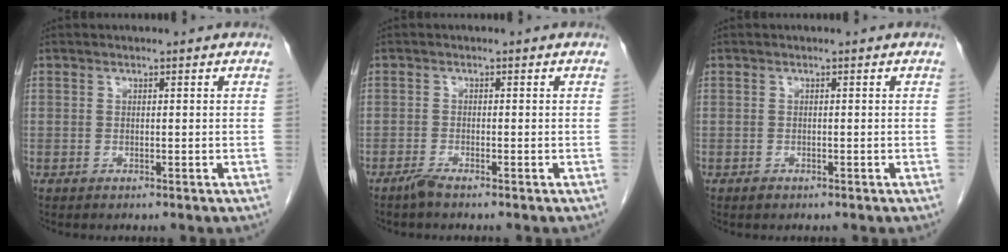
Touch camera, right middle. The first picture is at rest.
{"total": 1.5, "force": [-1.3, -0.1, 0.7], "torque": [-0.022, -0.004, -0.027]}
{"total": 0.6, "force": [-0.5, 0.4, 0.2], "torque": [-0.004, 0.001, -0.006]}